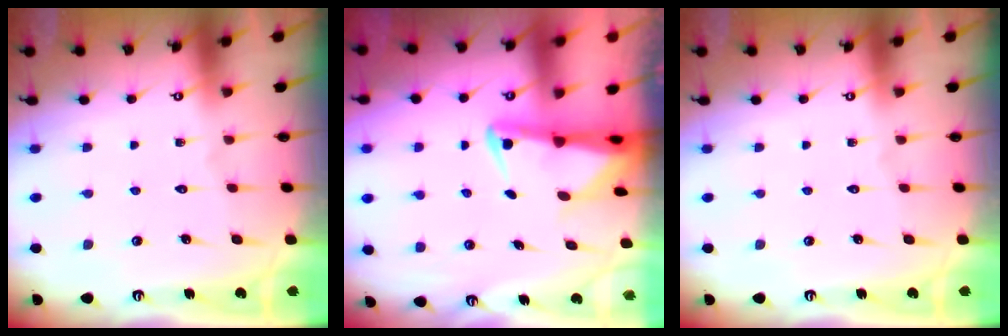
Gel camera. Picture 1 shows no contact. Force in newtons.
{"total": 2.9, "press": 2.8, "slide": 0.7}
{"total": 0.0}